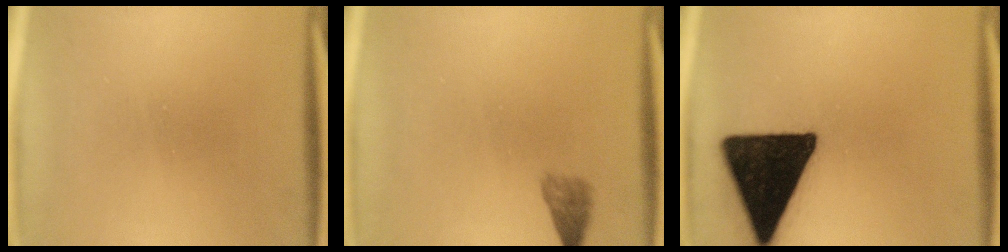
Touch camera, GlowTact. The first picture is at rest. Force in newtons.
{"total": 2.4}
{"total": 19.7}